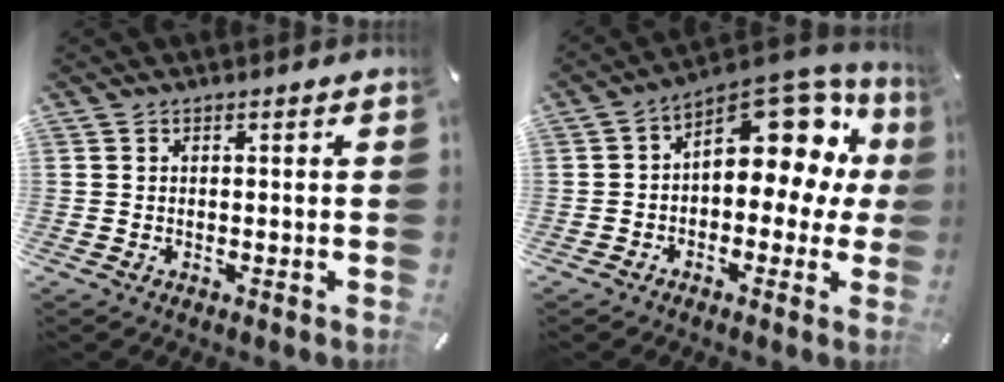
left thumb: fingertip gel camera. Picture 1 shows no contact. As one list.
[{"total": 14.3, "force": [6.4, 8.2, 9.7], "torque": [-0.121, -0.060, 0.108]}]